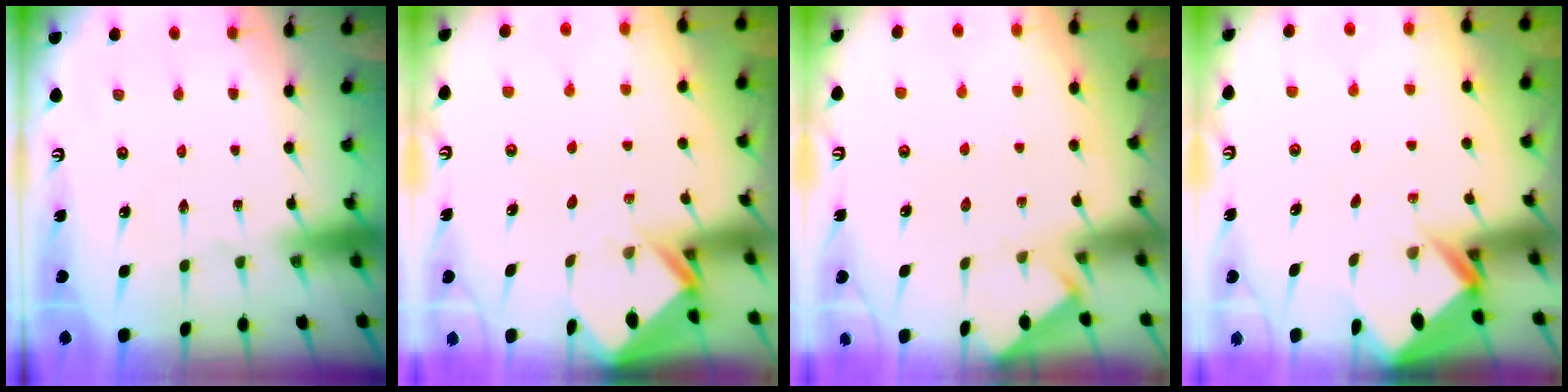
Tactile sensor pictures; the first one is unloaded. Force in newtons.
{"total": 2.7, "press": 2.7, "slide": 0.1}
{"total": 1.7, "press": 1.7, "slide": 0.3}
{"total": 2.7, "press": 2.7, "slide": 0.0}